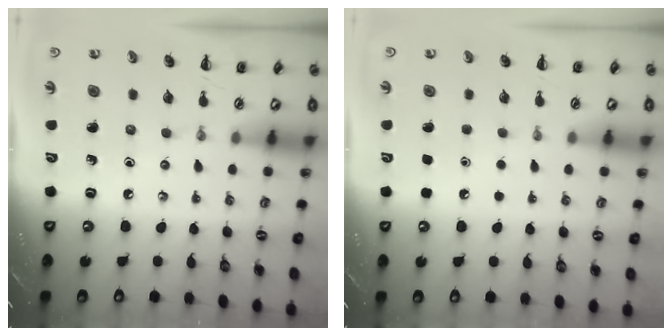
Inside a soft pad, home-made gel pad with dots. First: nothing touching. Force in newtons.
{"total": 1.6, "press": 1.6, "slide": 0.1}